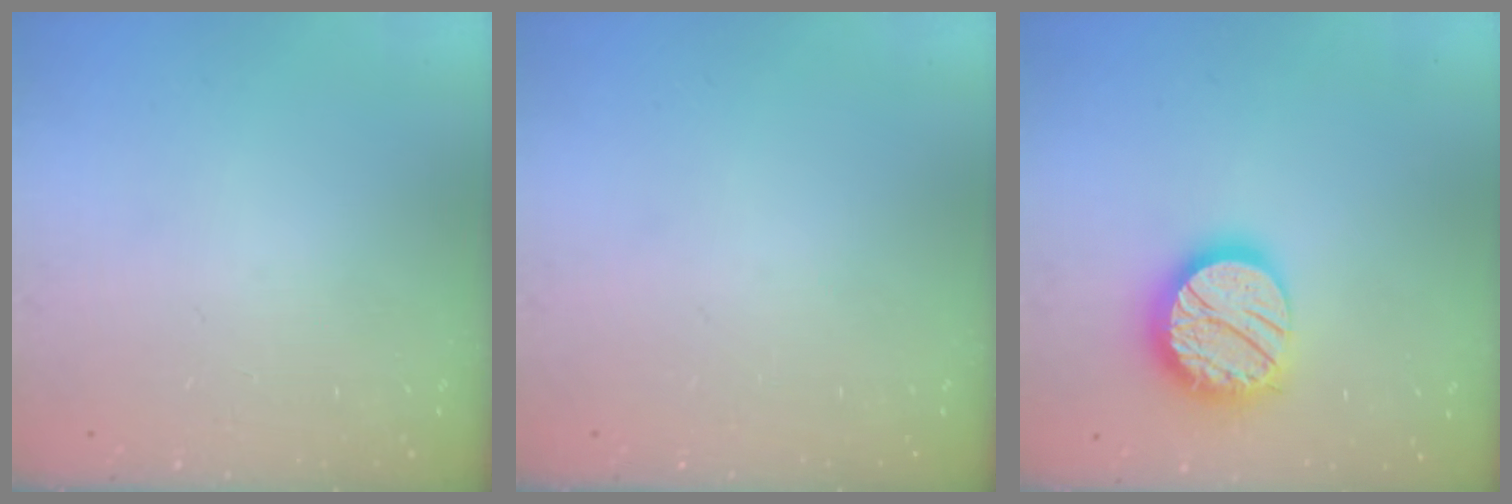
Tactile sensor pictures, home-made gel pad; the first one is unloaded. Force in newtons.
{"total": 0.0}
{"total": 18.8, "press": 18.7, "slide": 1.2}